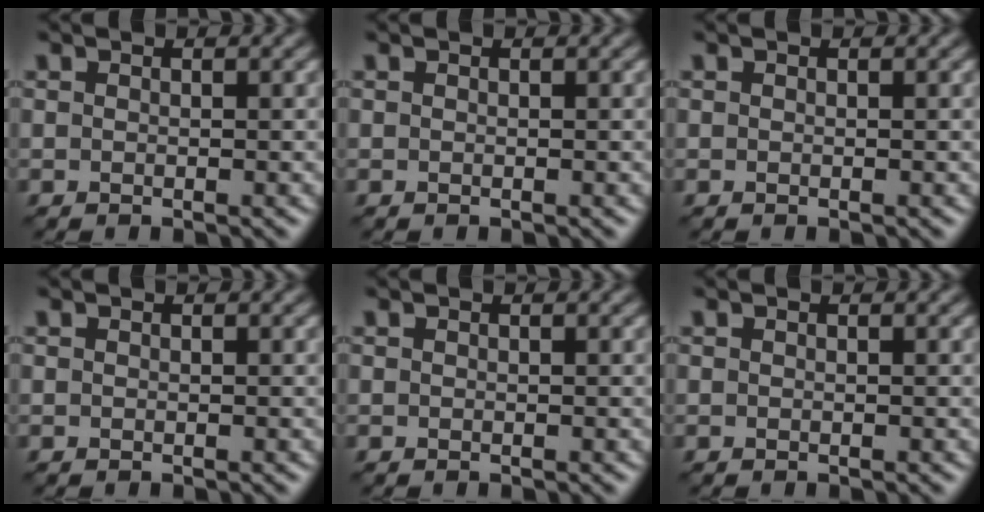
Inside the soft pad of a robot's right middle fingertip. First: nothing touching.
{"total": 0.0}
{"total": 0.0}
{"total": 0.0}
{"total": 0.0}
{"total": 0.0}